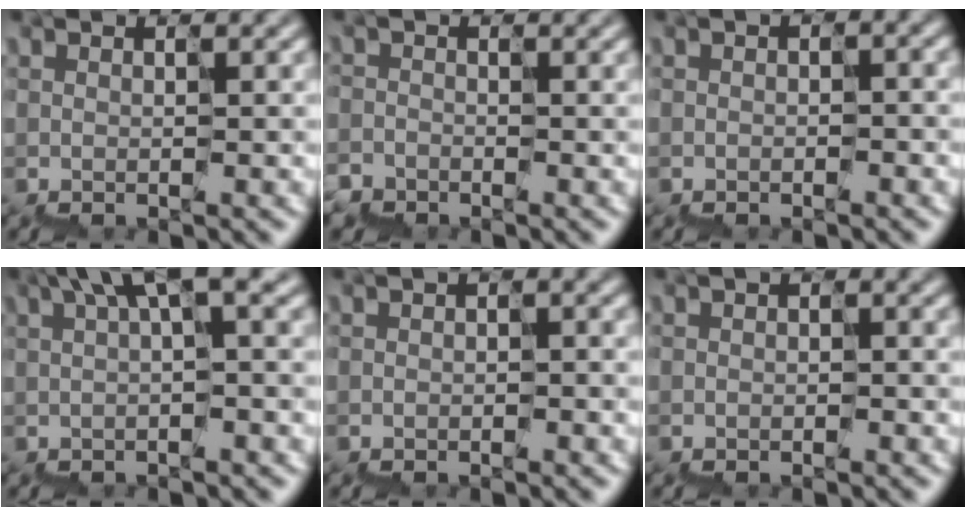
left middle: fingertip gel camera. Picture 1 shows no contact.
{"total": 1.9, "force": [-1.3, 0.1, -1.3], "torque": [0.029, -0.012, -0.030]}
{"total": 1.4, "force": [-0.4, 0.8, 1.1], "torque": [-0.013, 0.011, -0.008]}
{"total": 4.2, "force": [1.9, 0.8, 3.6], "torque": [-0.060, 0.016, 0.029]}
{"total": 1.4, "force": [-0.4, 0.8, 1.1], "torque": [-0.011, 0.009, -0.010]}
{"total": 0.9, "force": [-0.6, 0.4, 0.5], "torque": [-0.003, 0.003, -0.012]}